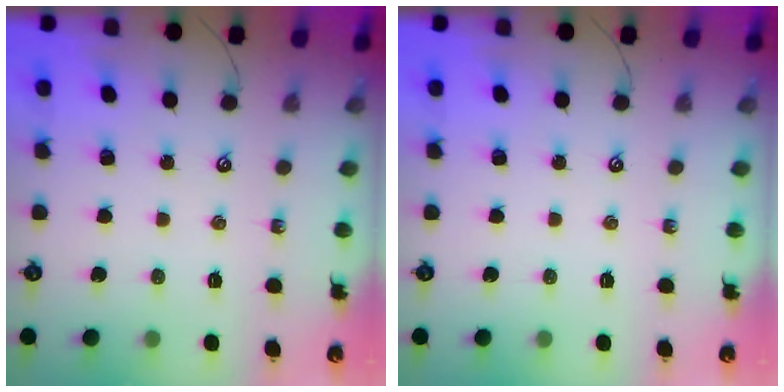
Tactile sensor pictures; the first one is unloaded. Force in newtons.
{"total": 0.0}